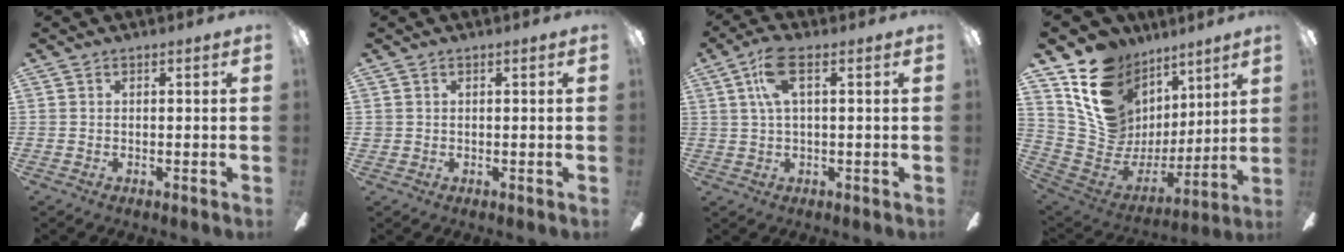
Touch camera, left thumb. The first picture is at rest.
{"total": 0.9, "force": [0.3, 0.8, 0.3], "torque": [-0.007, 0.004, 0.005]}
{"total": 8.9, "force": [3.3, 3.4, 7.5], "torque": [-0.155, 0.009, 0.058]}
{"total": 17.5, "force": [10.1, 12.7, 6.7], "torque": [-0.133, -0.061, 0.207]}